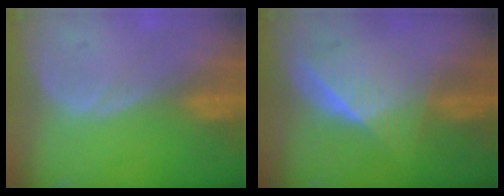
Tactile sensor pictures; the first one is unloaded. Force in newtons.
{"total": 6.5, "press": 5.9, "slide": 2.6}